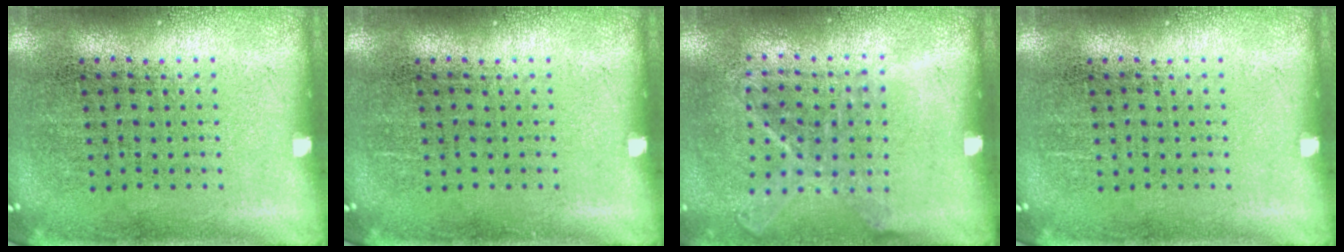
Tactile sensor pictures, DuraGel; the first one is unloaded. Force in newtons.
{"total": 0.0}
{"total": 1.1, "press": 1.0, "slide": 0.5}
{"total": 0.0}